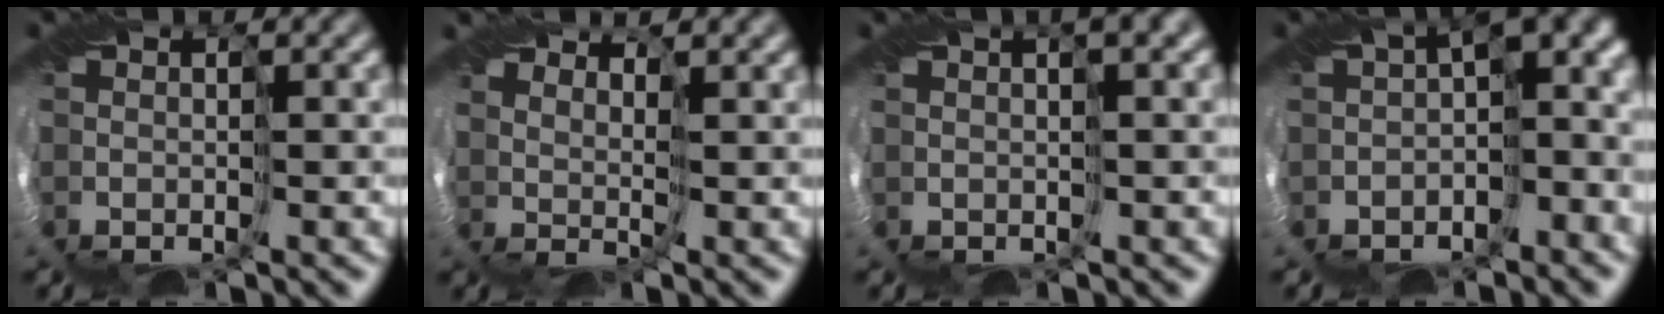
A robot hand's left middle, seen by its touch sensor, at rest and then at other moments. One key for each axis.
{"total": 3.5, "fx": 2.6, "fy": 1.2, "fz": 2.0, "tx": -0.048, "ty": 0.003, "tz": 0.042}
{"total": 4.3, "fx": 2.4, "fy": 1.0, "fz": 3.4, "tx": -0.045, "ty": 0.017, "tz": 0.022}
{"total": 8.0, "fx": -0.9, "fy": 4.3, "fz": 6.8, "tx": -0.086, "ty": 0.001, "tz": -0.021}